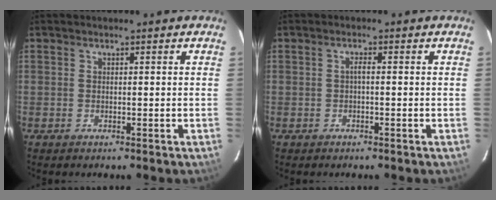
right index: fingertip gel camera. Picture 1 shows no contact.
{"total": 1.0, "force": [-0.3, 0.1, 0.9], "torque": [-0.017, 0.006, -0.006]}